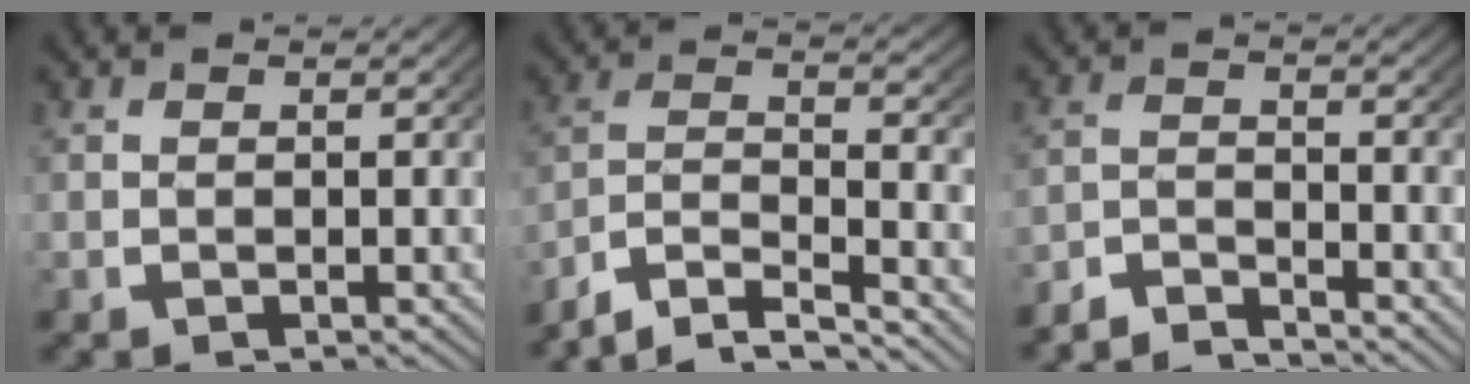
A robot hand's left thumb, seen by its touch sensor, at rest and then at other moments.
{"total": 9.9, "force": [-5.2, 6.0, 5.9], "torque": [-0.131, -0.032, -0.081]}
{"total": 3.4, "force": [-3.3, 0.7, 0.5], "torque": [-0.009, -0.005, -0.068]}